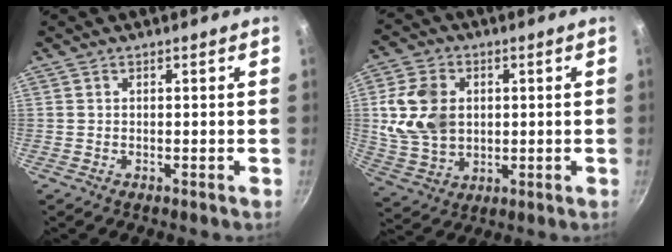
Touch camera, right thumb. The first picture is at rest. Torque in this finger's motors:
{"motor_torque": [1.65, 1.86, 0.54, -0.66, 0.06]}